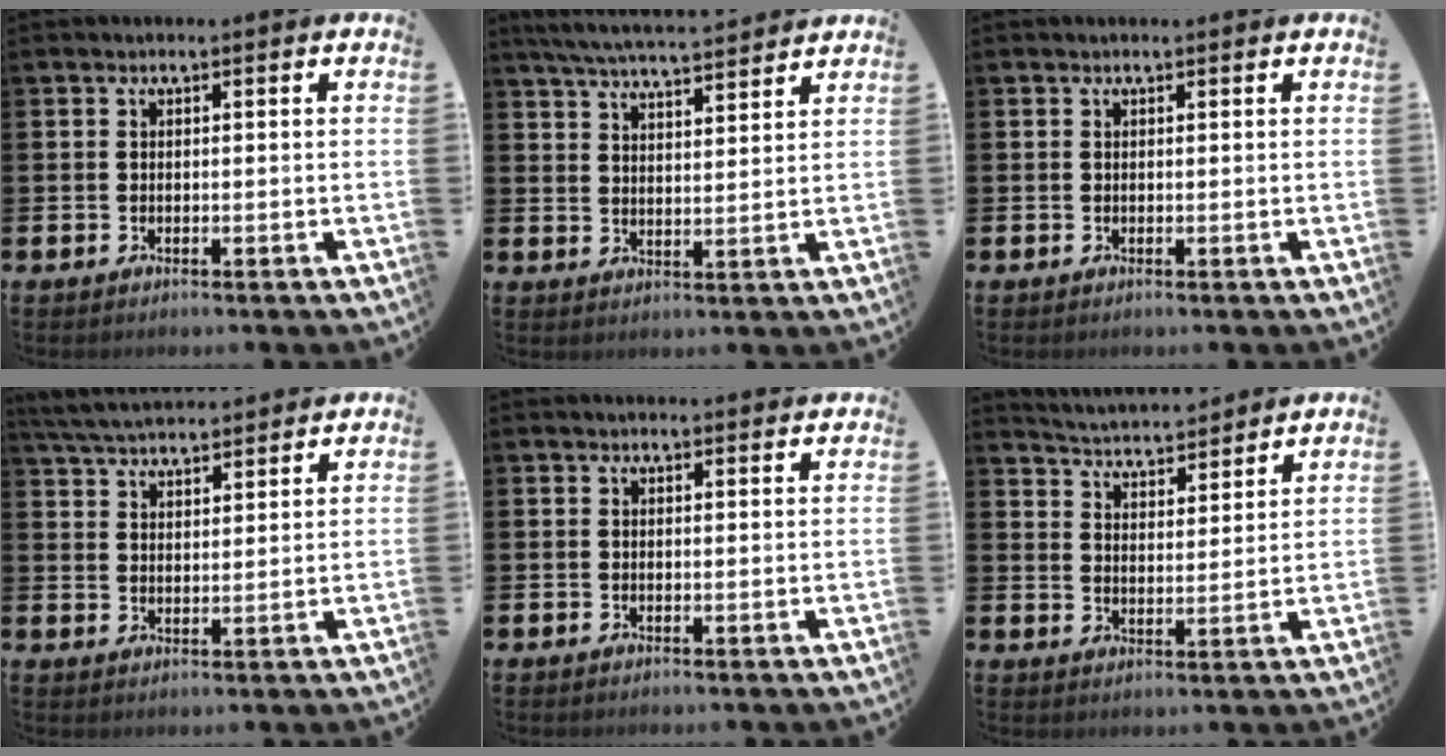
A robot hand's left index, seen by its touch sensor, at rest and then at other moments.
{"total": 5.9, "force": [5.7, 0.3, 1.4], "torque": [-0.045, -0.032, 0.103]}
{"total": 0.0}
{"total": 5.1, "force": [5.0, 0.5, 0.7], "torque": [-0.034, -0.025, 0.091]}
{"total": 0.8, "force": [0.8, 0.1, 0.1], "torque": [0.007, -0.003, 0.012]}
{"total": 4.9, "force": [4.8, 0.5, 0.0], "torque": [-0.019, -0.036, 0.084]}